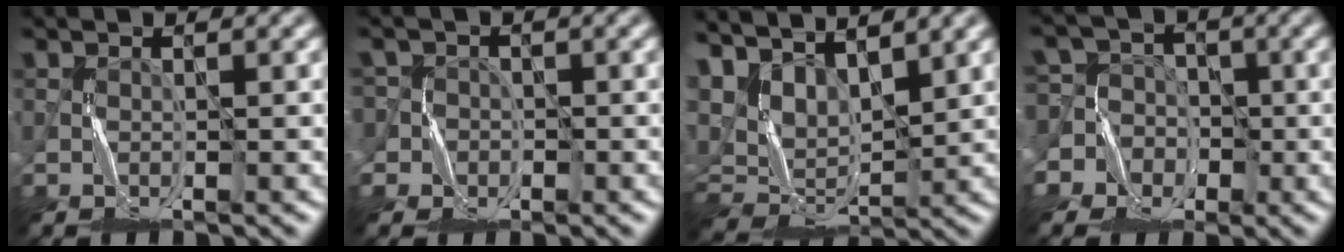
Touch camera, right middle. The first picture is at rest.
{"total": 3.1, "force": [-0.1, 3.1, 0.0], "torque": [0.010, 0.019, -0.017]}
{"total": 5.9, "force": [4.0, 2.7, 3.4], "torque": [-0.082, 0.007, 0.072]}
{"total": 7.1, "force": [-1.0, 6.9, 1.5], "torque": [-0.037, 0.048, -0.078]}